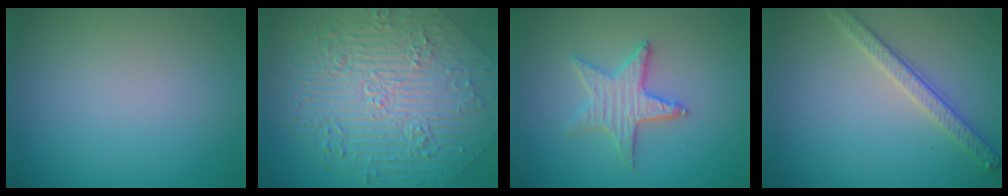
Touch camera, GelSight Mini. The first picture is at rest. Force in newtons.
{"total": 10.8, "press": 7.4, "slide": 7.9}
{"total": 3.1, "press": 3.1, "slide": 0.5}
{"total": 2.8, "press": 2.7, "slide": 0.8}